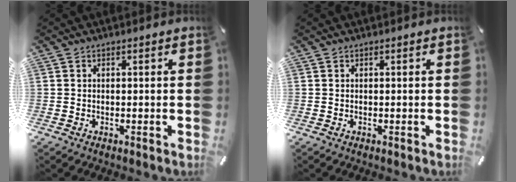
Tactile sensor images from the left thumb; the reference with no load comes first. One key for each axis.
{"total": 0.0}